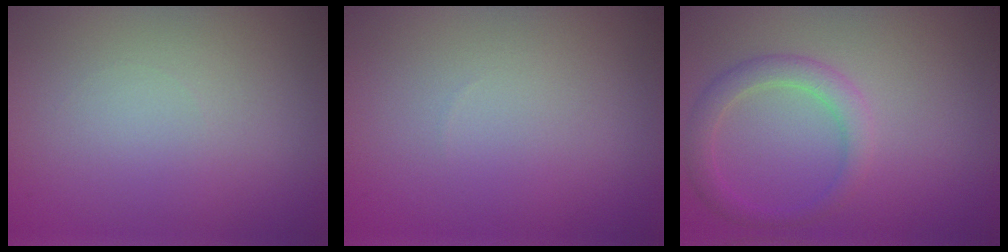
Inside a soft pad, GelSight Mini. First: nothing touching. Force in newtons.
{"total": 0.0}
{"total": 2.6, "press": 2.6, "slide": 0.2}